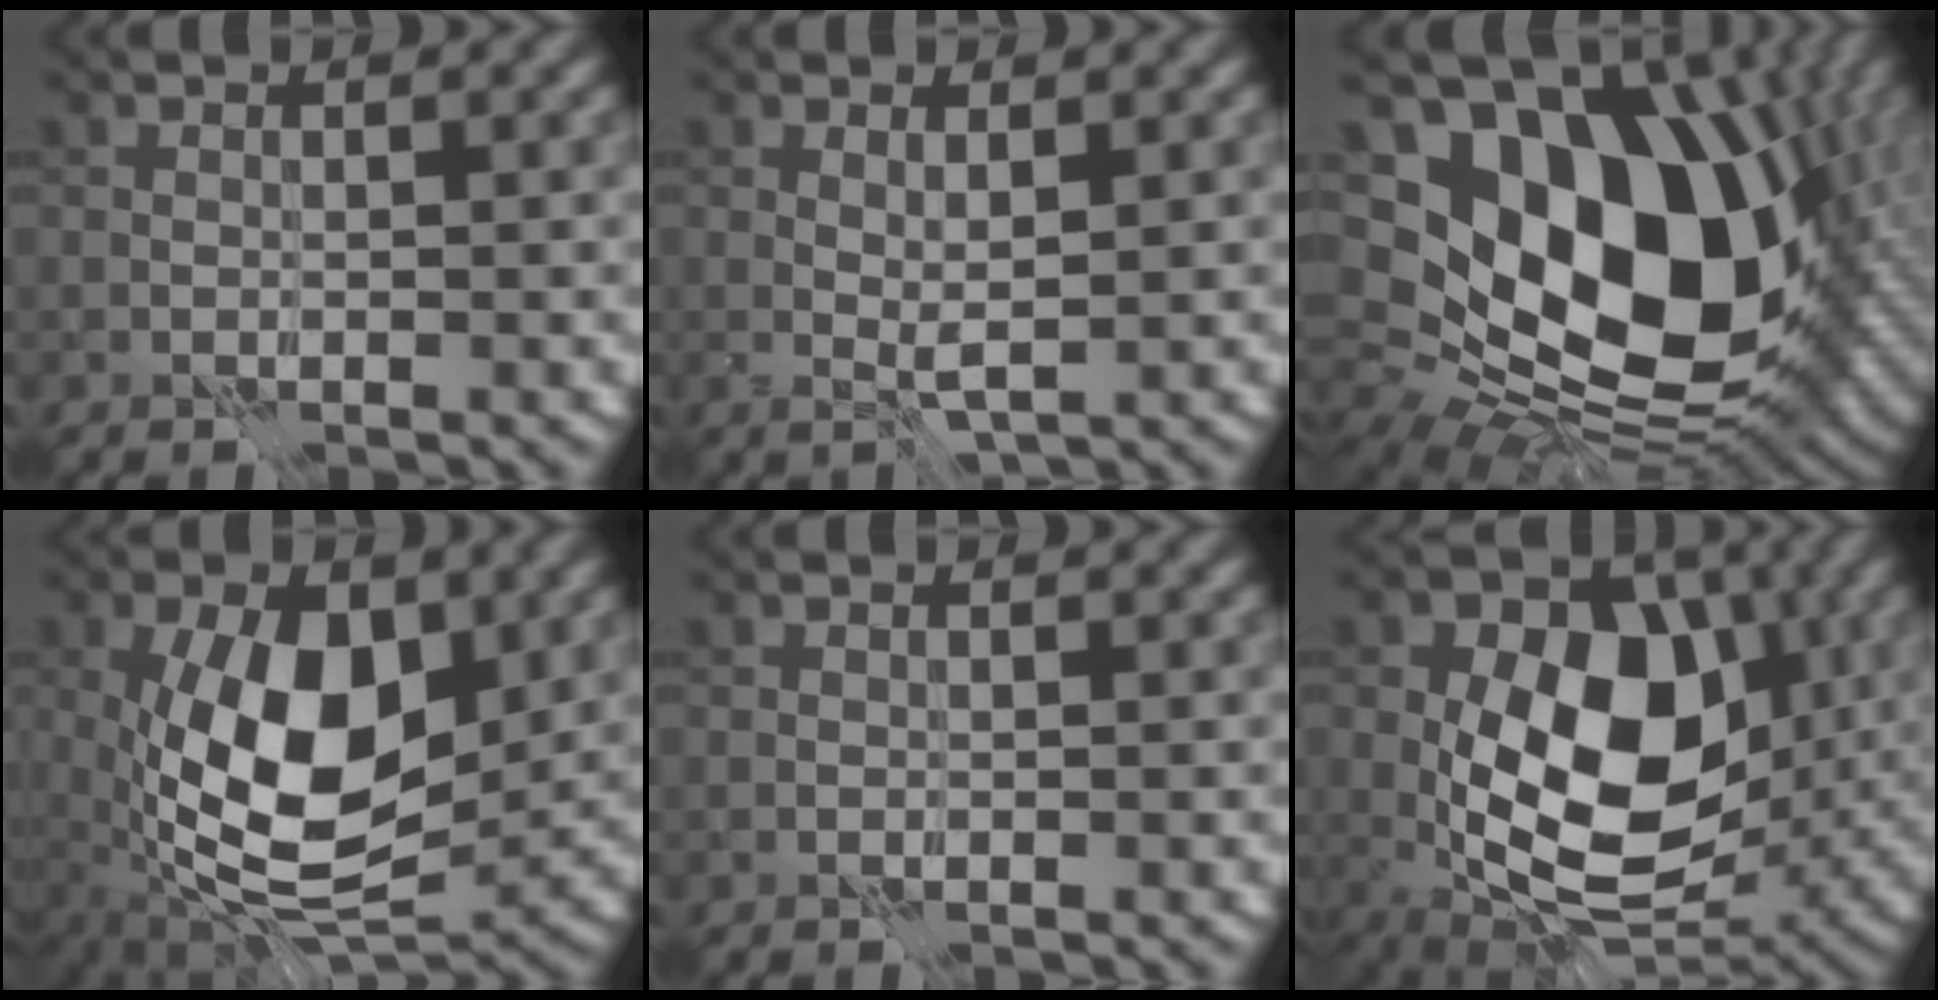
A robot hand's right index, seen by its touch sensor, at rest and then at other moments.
{"total": 1.2, "force": [0.4, 0.1, 1.1], "torque": [-0.022, -0.006, 0.008]}
{"total": 19.1, "force": [2.5, 13.6, 13.3], "torque": [-0.231, -0.015, 0.078]}
{"total": 11.9, "force": [0.1, 6.1, 10.2], "torque": [-0.180, -0.007, 0.001]}
{"total": 0.0}
{"total": 13.0, "force": [0.2, 8.6, 9.7], "torque": [-0.149, -0.009, 0.003]}